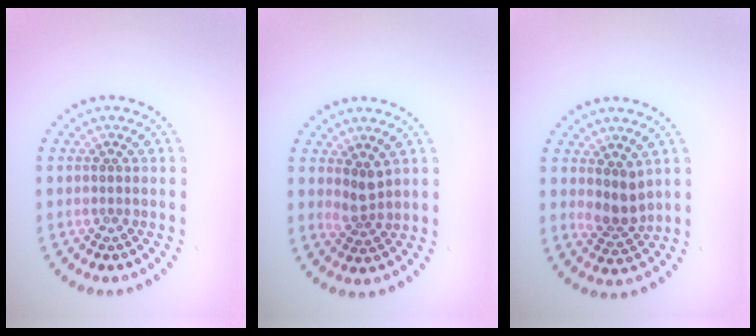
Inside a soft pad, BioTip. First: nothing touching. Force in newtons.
{"total": 1.8, "press": 1.3, "slide": 1.2}
{"total": 2.5, "press": 2.0, "slide": 1.5}